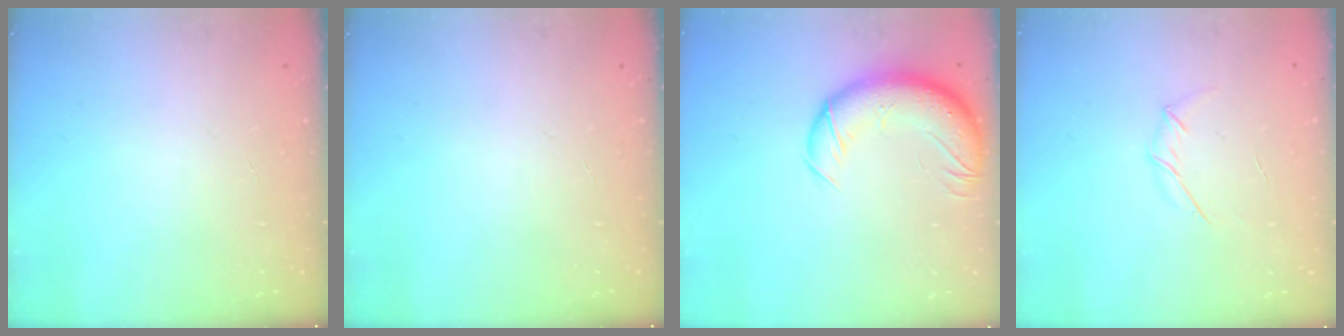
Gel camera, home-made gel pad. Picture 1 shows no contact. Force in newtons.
{"total": 0.0}
{"total": 13.3, "press": 12.8, "slide": 3.6}
{"total": 3.9, "press": 3.8, "slide": 0.9}